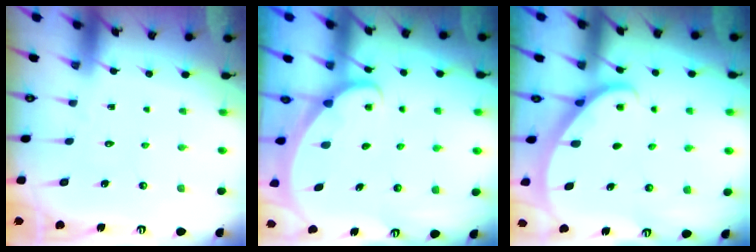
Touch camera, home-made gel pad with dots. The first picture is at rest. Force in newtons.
{"total": 1.8, "press": 1.8, "slide": 0.1}
{"total": 2.0, "press": 2.0, "slide": 0.1}